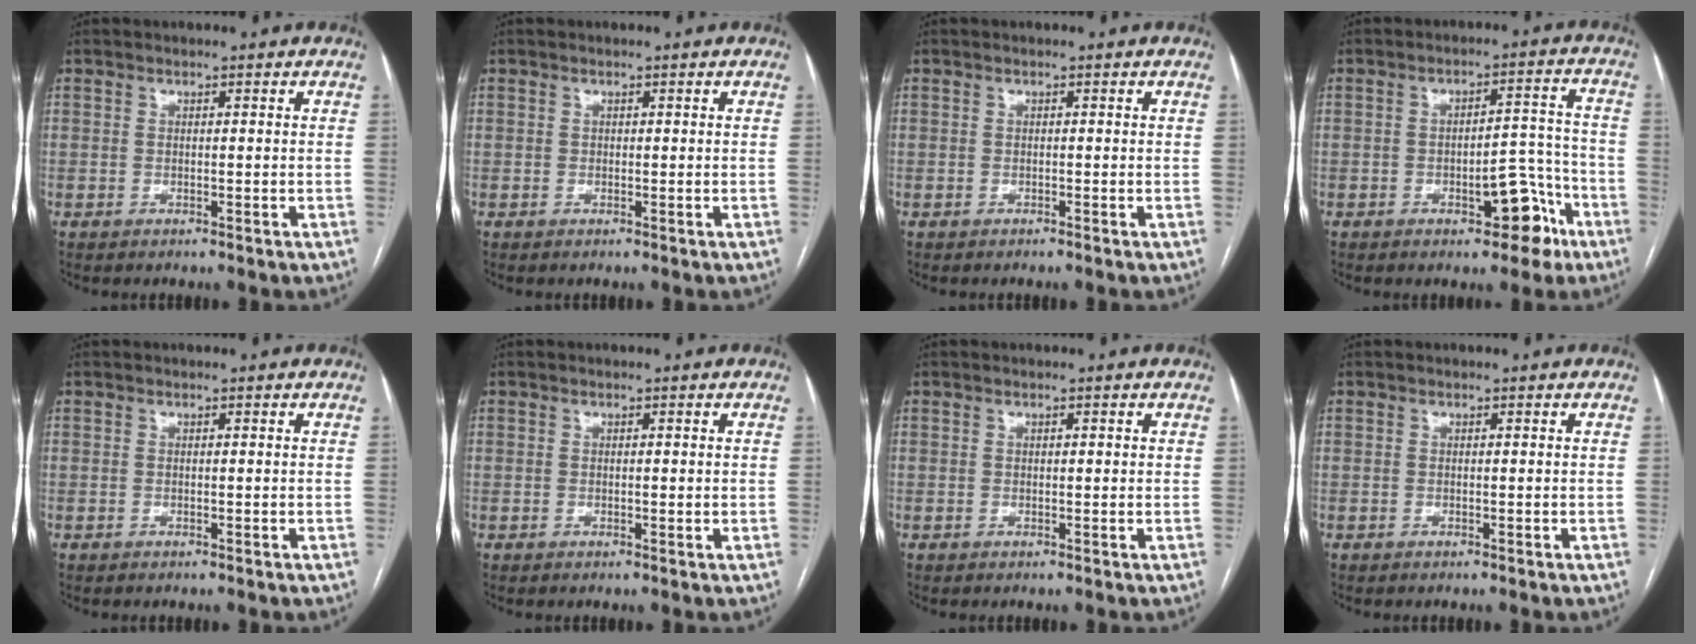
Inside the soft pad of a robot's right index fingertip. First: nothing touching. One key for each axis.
{"total": 0.0}
{"total": 0.0}
{"total": 8.1, "fx": -4.4, "fy": 3.0, "fz": 6.1, "tx": -0.070, "ty": 0.022, "tz": -0.056}
{"total": 0.0}
{"total": 0.7, "fx": 0.0, "fy": 0.3, "fz": 0.7, "tx": -0.011, "ty": -0.001, "tz": 0.001}
{"total": 0.7, "fx": 0.3, "fy": 0.2, "fz": 0.6, "tx": -0.008, "ty": 0.001, "tz": 0.003}
{"total": 0.0}